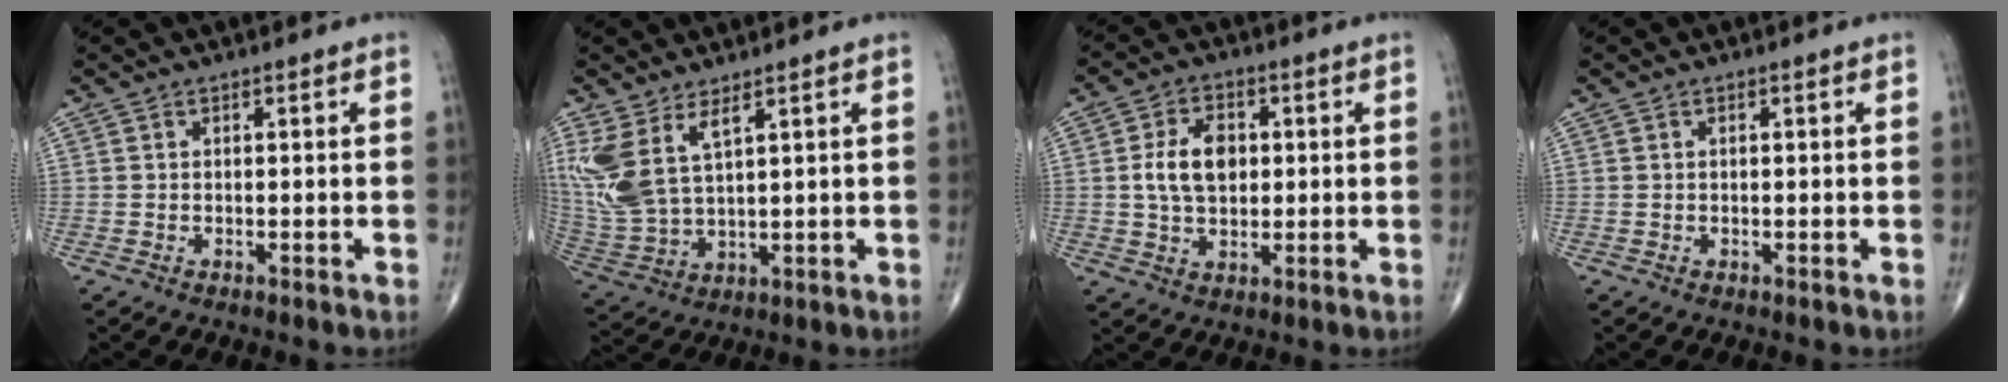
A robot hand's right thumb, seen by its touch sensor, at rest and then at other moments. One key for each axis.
{"total": 11.5, "fx": 5.4, "fy": 4.8, "fz": 9.0, "tx": -0.213, "ty": -0.024, "tz": 0.126}
{"total": 8.5, "fx": 0.9, "fy": 5.6, "fz": 6.4, "tx": -0.101, "ty": 0.004, "tz": 0.017}
{"total": 0.5, "fx": 0.1, "fy": 0.2, "fz": 0.5, "tx": -0.010, "ty": 0.005, "tz": 0.003}